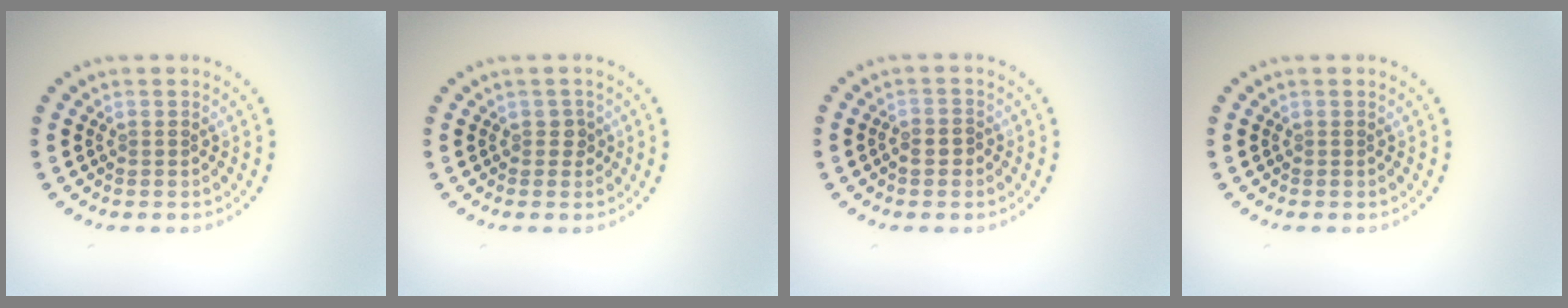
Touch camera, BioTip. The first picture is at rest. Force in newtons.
{"total": 1.0, "press": 0.9, "slide": 0.4}
{"total": 1.0, "press": 0.9, "slide": 0.5}
{"total": 0.0}